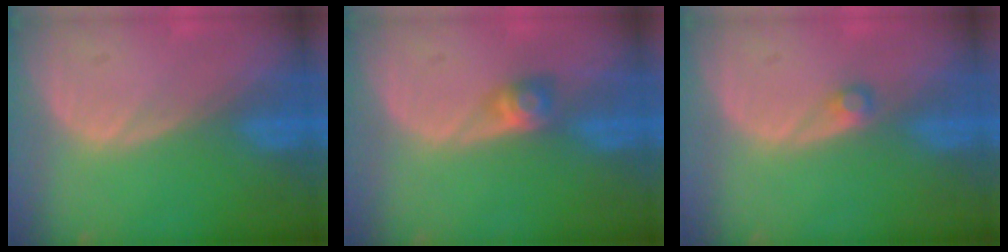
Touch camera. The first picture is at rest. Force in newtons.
{"total": 2.8, "press": 2.5, "slide": 1.3}
{"total": 1.3, "press": 1.2, "slide": 0.3}